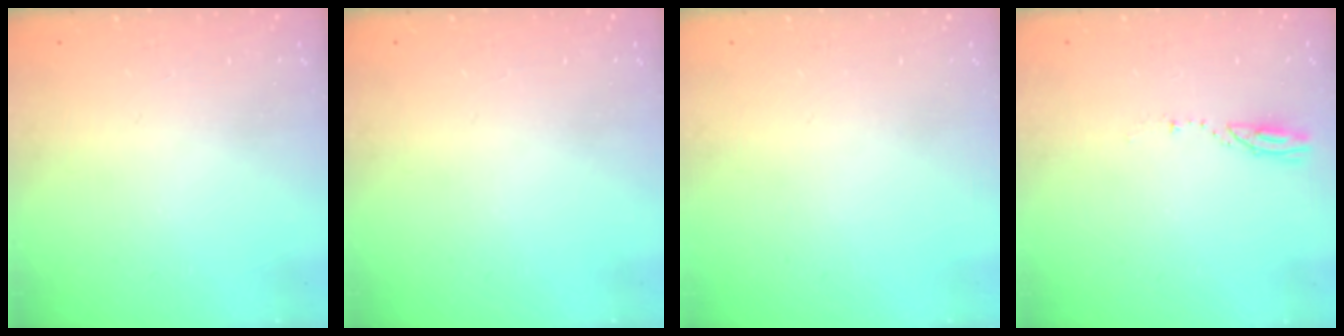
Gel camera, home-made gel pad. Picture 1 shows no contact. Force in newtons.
{"total": 0.0}
{"total": 0.0}
{"total": 3.2, "press": 3.2, "slide": 0.4}